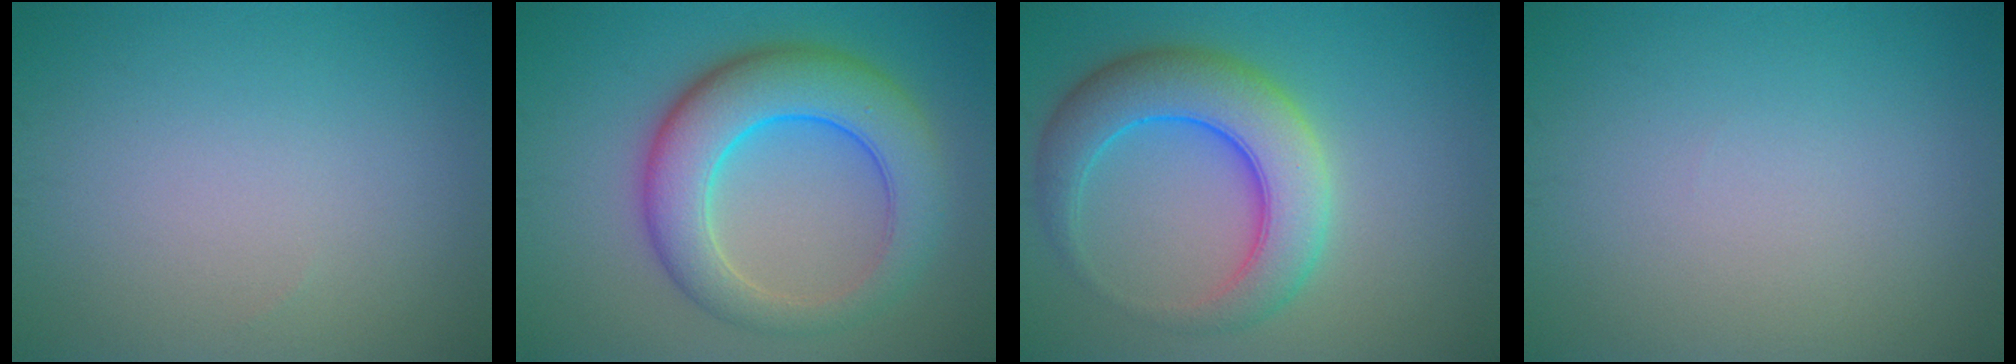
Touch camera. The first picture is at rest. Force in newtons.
{"total": 8.5, "press": 8.5, "slide": 0.1}
{"total": 7.4, "press": 7.4, "slide": 0.3}
{"total": 0.0}